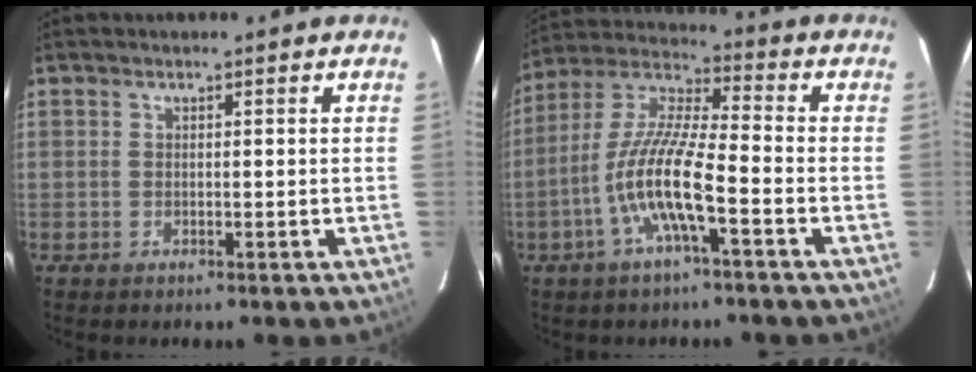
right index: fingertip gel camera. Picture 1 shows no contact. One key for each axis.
{"total": 12.4, "fx": -4.8, "fy": 1.8, "fz": 11.3, "tx": -0.232, "ty": 0.001, "tz": -0.097}